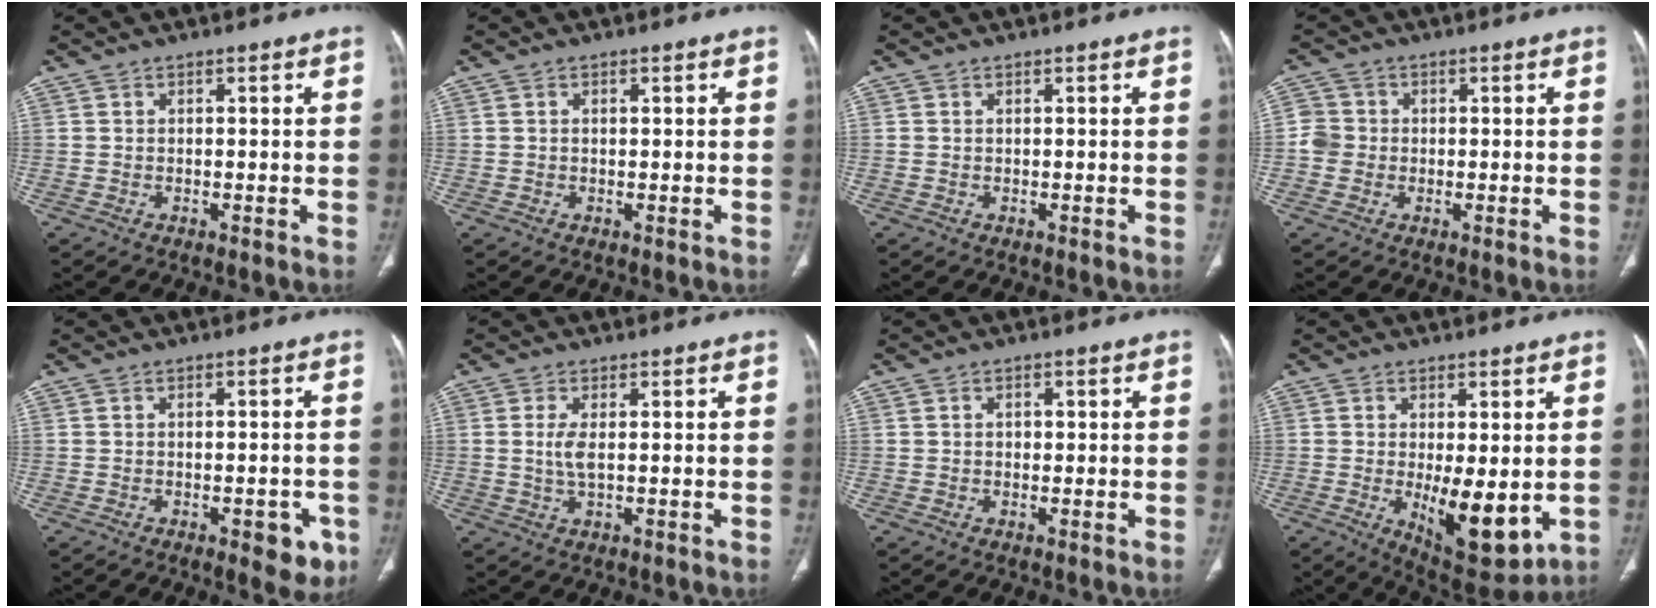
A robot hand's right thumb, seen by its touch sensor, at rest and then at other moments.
{"total": 0.6, "force": [0.2, 0.3, 0.5], "torque": [-0.013, 0.003, 0.004]}
{"total": 0.0}
{"total": 3.9, "force": [-0.5, 3.7, 1.1], "torque": [-0.008, 0.009, -0.018]}
{"total": 5.5, "force": [-2.5, 2.6, 4.2], "torque": [-0.029, 0.007, -0.024]}
{"total": 4.2, "force": [0.2, 1.6, 3.9], "torque": [-0.095, -0.003, 0.006]}
{"total": 1.4, "force": [0.2, 1.0, 0.9], "torque": [-0.014, 0.003, 0.004]}
{"total": 12.1, "force": [-1.6, 4.9, 10.9], "torque": [-0.146, -0.028, -0.007]}